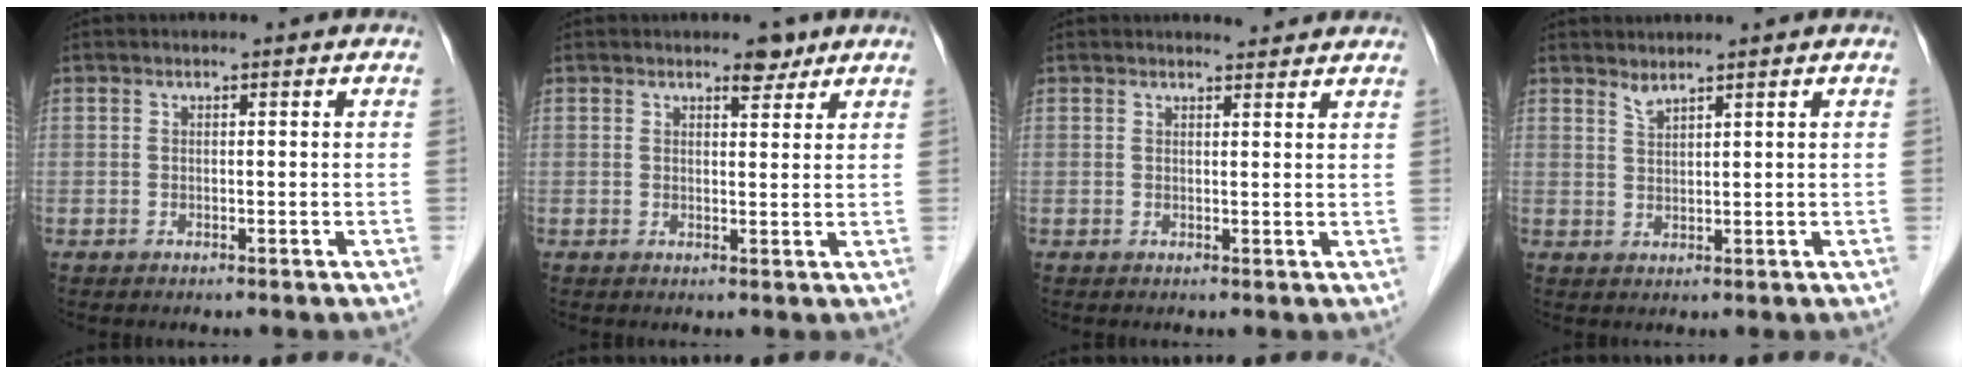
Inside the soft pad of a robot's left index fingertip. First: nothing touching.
{"total": 2.6, "force": [2.0, 1.1, 1.3], "torque": [-0.016, -0.002, 0.028]}
{"total": 2.8, "force": [2.7, 0.4, 0.5], "torque": [-0.011, 0.001, 0.032]}
{"total": 1.6, "force": [1.5, -0.1, 0.5], "torque": [-0.008, -0.006, 0.031]}